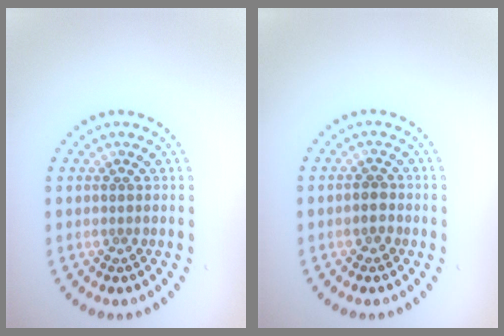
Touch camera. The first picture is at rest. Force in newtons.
{"total": 1.5, "press": 1.3, "slide": 0.7}